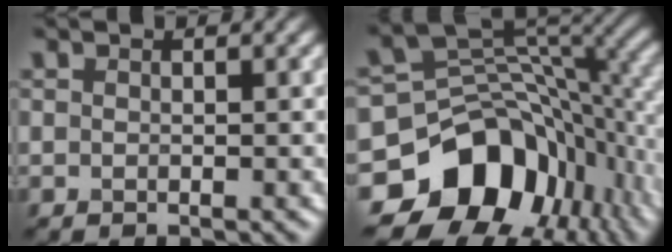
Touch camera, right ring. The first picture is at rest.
{"total": 13.7, "force": [-5.8, 10.1, 7.2], "torque": [-0.129, -0.005, -0.102]}